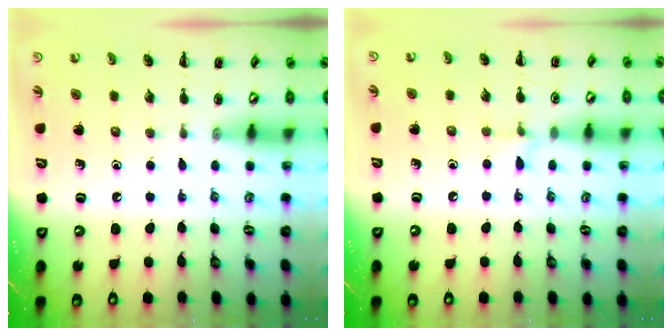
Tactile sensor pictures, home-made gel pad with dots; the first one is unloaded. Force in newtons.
{"total": 4.8, "press": 4.5, "slide": 1.4}